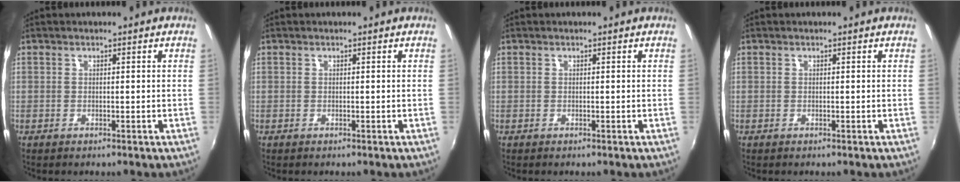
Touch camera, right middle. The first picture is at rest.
{"total": 0.0}
{"total": 0.0}
{"total": 0.0}